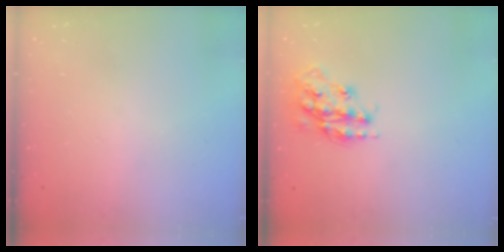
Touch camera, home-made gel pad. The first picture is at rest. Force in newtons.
{"total": 14.6, "press": 14.5, "slide": 0.7}